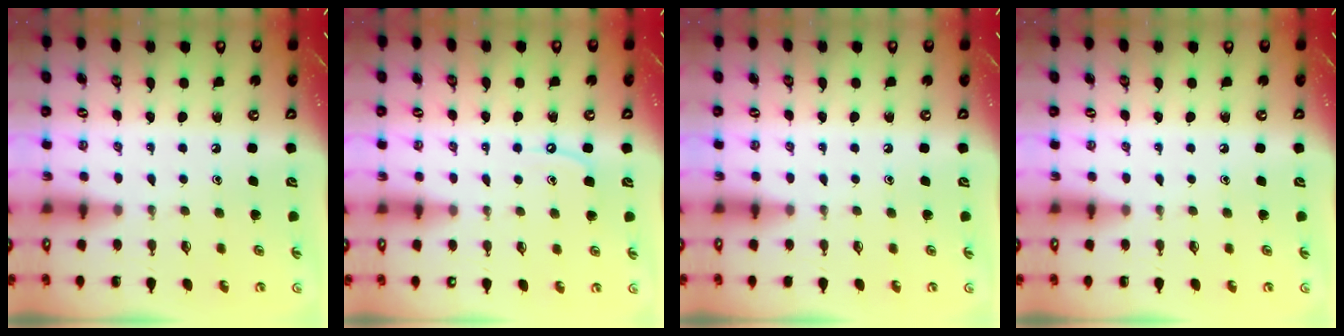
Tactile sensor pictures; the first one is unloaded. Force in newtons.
{"total": 4.3, "press": 4.3, "slide": 0.5}
{"total": 0.0}
{"total": 0.0}